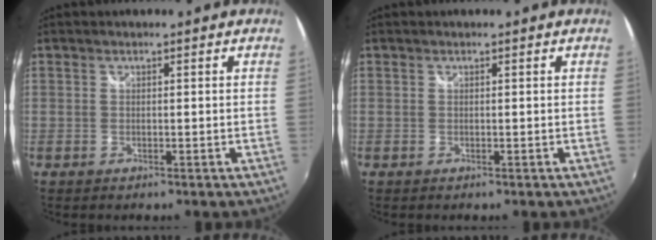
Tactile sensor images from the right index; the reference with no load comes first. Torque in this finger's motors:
{"motor_torque": [0.00, 0.00, 0.00, 0.00]}